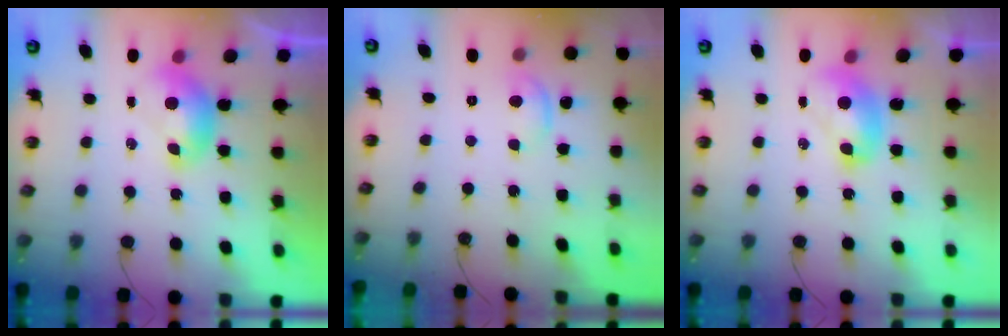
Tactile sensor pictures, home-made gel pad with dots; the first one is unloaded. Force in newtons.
{"total": 1.4, "press": 1.4, "slide": 0.4}
{"total": 2.2, "press": 2.2, "slide": 0.2}